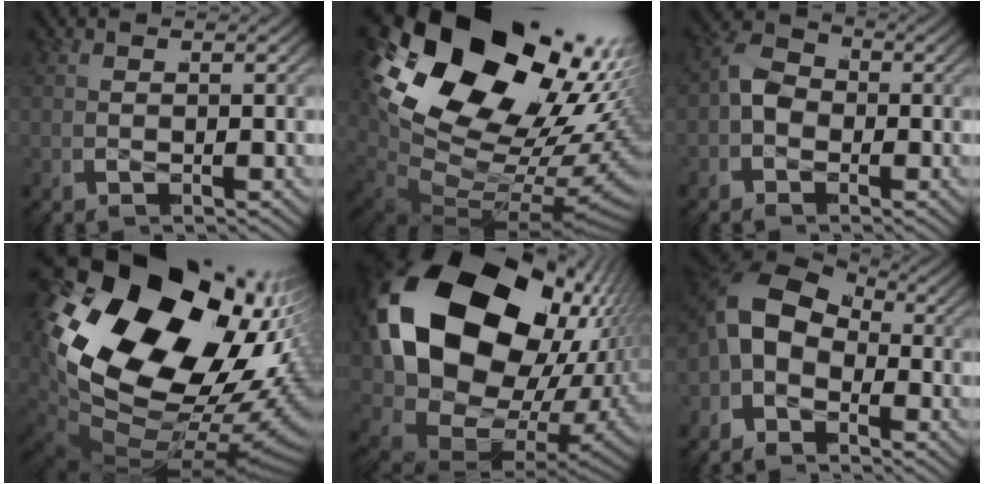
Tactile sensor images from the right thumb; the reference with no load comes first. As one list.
[{"total": 26.5, "force": [2.1, 17.4, 19.9], "torque": [-0.362, -0.036, 0.046]}, {"total": 6.0, "force": [-0.3, 4.7, 3.7], "torque": [-0.064, -0.004, -0.016]}, {"total": 30.8, "force": [0.7, 20.8, 22.7], "torque": [-0.435, -0.054, 0.031]}, {"total": 25.6, "force": [0.2, 17.5, 18.7], "torque": [-0.394, -0.057, 0.024]}, {"total": 11.2, "force": [-0.1, 8.9, 6.8], "torque": [-0.126, 0.002, -0.031]}]